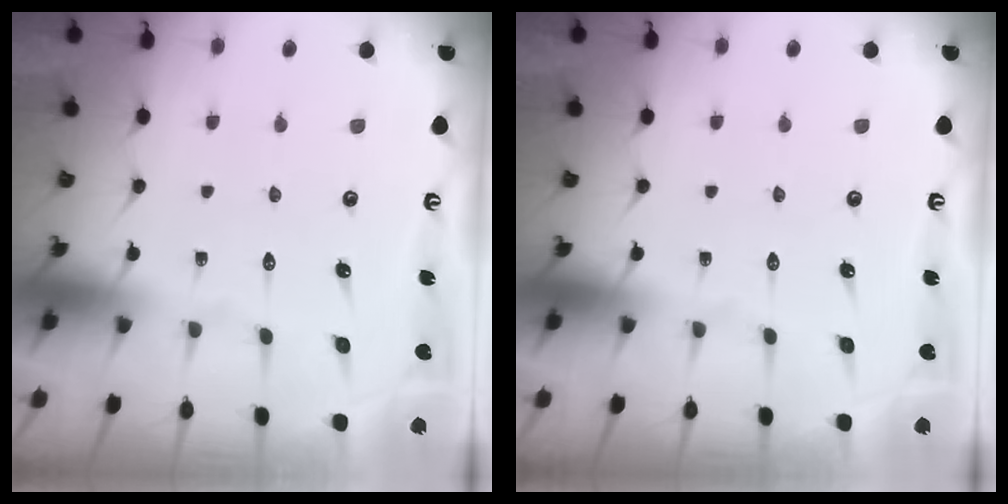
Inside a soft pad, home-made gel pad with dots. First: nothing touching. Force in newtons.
{"total": 0.0}